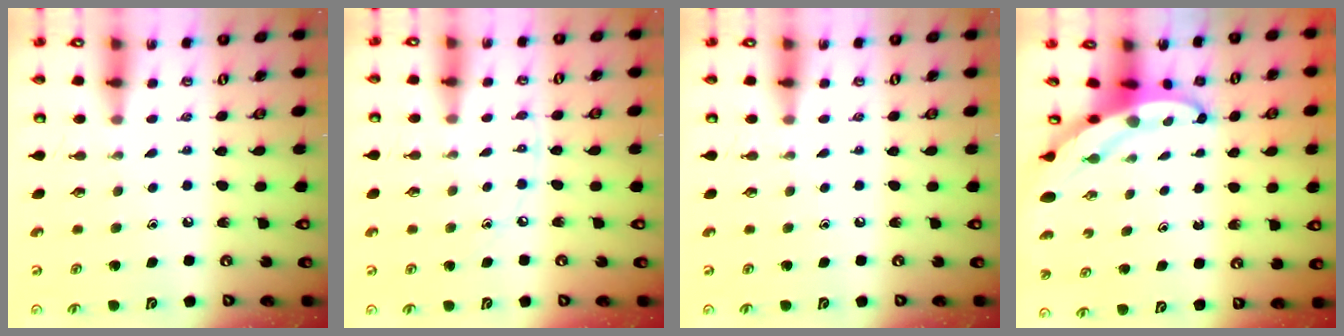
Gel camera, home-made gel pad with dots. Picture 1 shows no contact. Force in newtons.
{"total": 6.2, "press": 6.2, "slide": 0.6}
{"total": 0.0}
{"total": 5.4, "press": 5.4, "slide": 0.5}